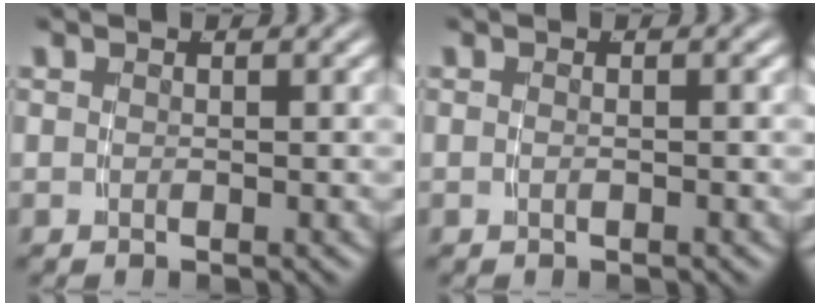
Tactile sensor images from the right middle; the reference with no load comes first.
{"total": 0.7, "force": [-0.4, -0.4, 0.4], "torque": [-0.009, -0.004, -0.005]}